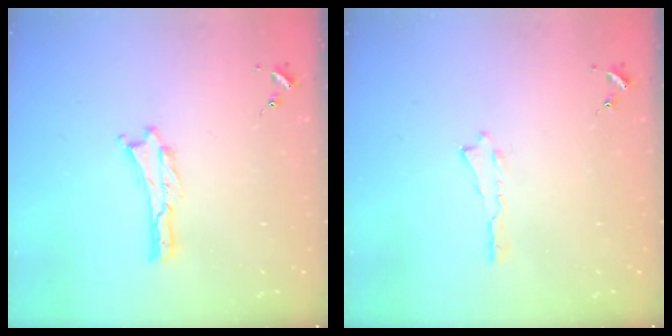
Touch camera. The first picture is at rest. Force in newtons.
{"total": 0.0}